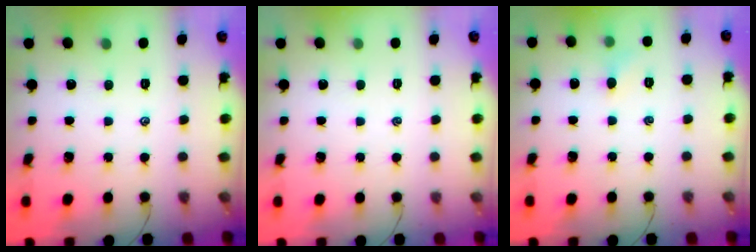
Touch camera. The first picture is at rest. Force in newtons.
{"total": 0.0}
{"total": 4.1, "press": 3.9, "slide": 1.2}